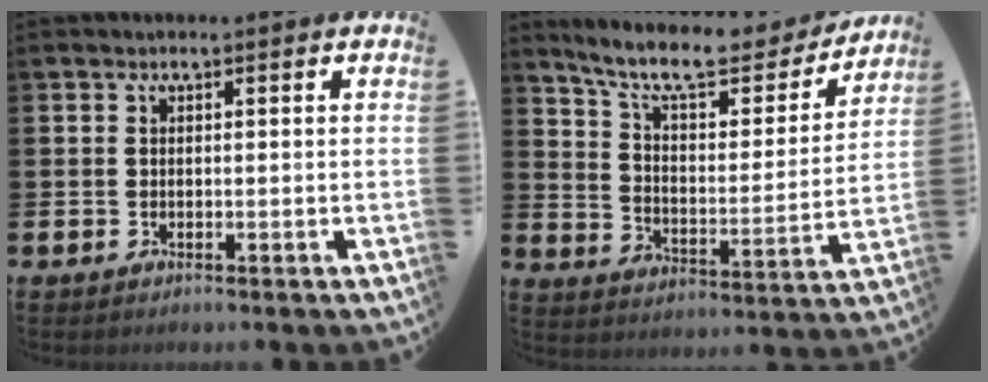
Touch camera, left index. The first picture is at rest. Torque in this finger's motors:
{"motor_torque": [1.11, -1.03, 0.76, 0.21]}